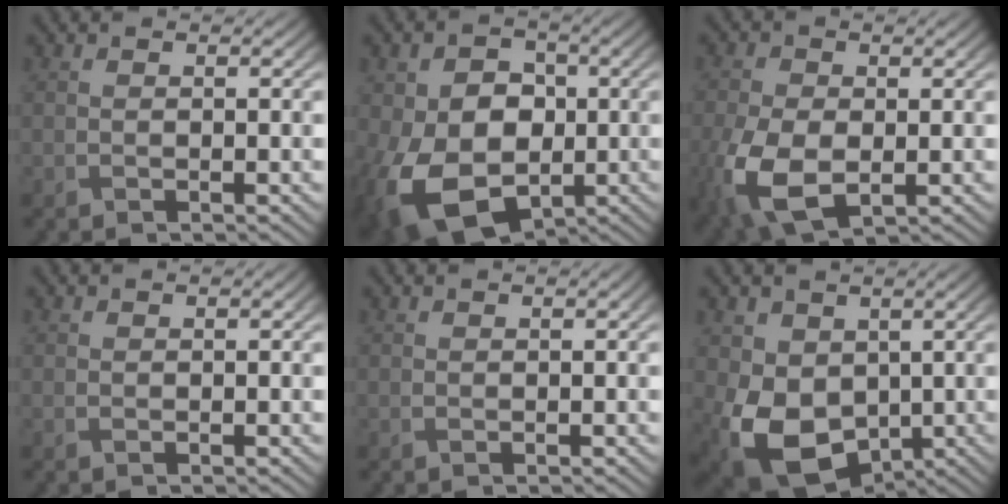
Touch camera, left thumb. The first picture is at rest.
{"total": 15.3, "force": [-3.9, 10.9, 10.1], "torque": [-0.211, -0.036, -0.057]}
{"total": 9.7, "force": [-2.4, 6.2, 7.1], "torque": [-0.209, -0.039, -0.035]}
{"total": 0.0}
{"total": 0.6, "force": [0.3, 0.1, 0.5], "torque": [-0.008, 0.005, 0.008]}
{"total": 10.4, "force": [-1.5, 7.9, 6.5], "torque": [-0.152, -0.027, -0.026]}